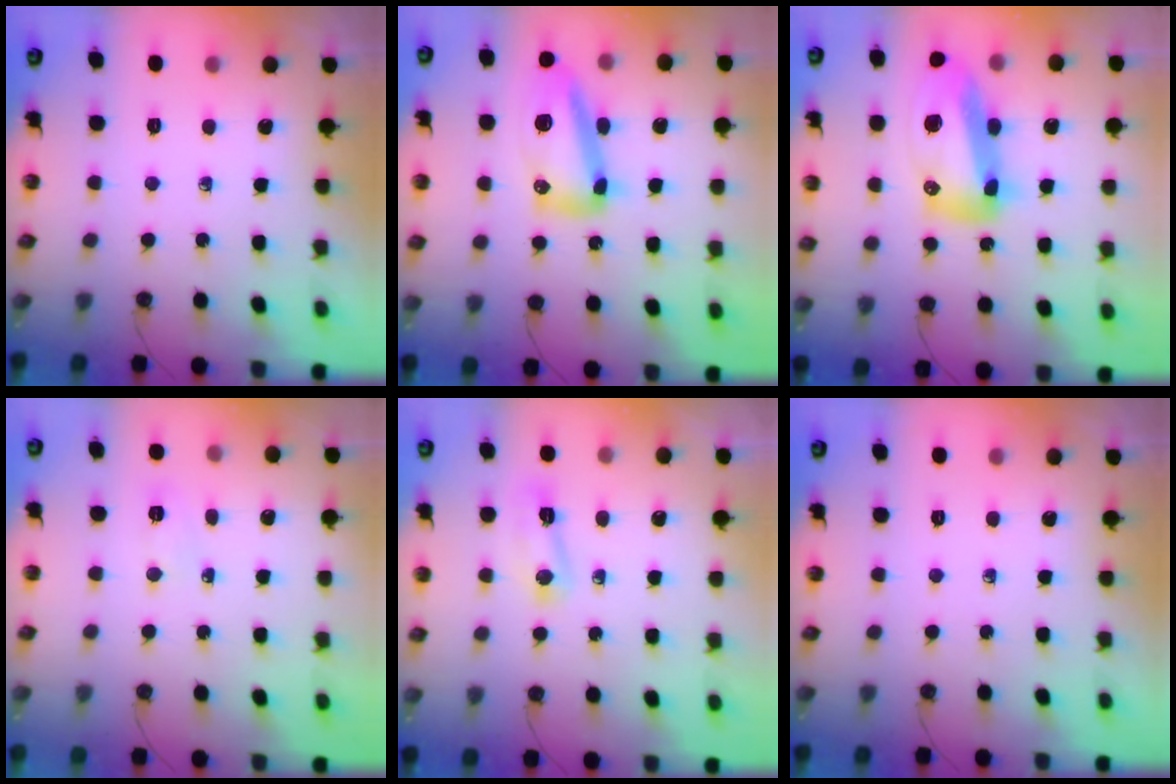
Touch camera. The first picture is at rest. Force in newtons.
{"total": 13.9, "press": 13.9, "slide": 1.1}
{"total": 18.8, "press": 18.7, "slide": 1.8}
{"total": 3.6, "press": 3.4, "slide": 0.9}
{"total": 5.3, "press": 5.3, "slide": 0.7}
{"total": 0.0}